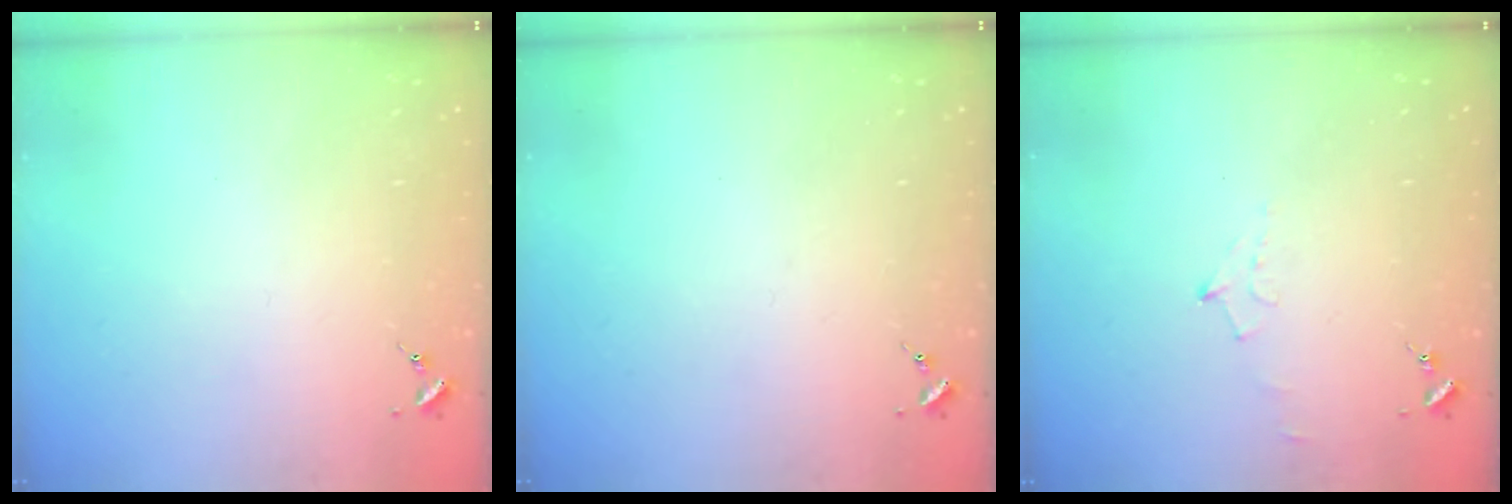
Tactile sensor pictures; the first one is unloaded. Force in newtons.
{"total": 0.0}
{"total": 5.2, "press": 5.2, "slide": 0.6}